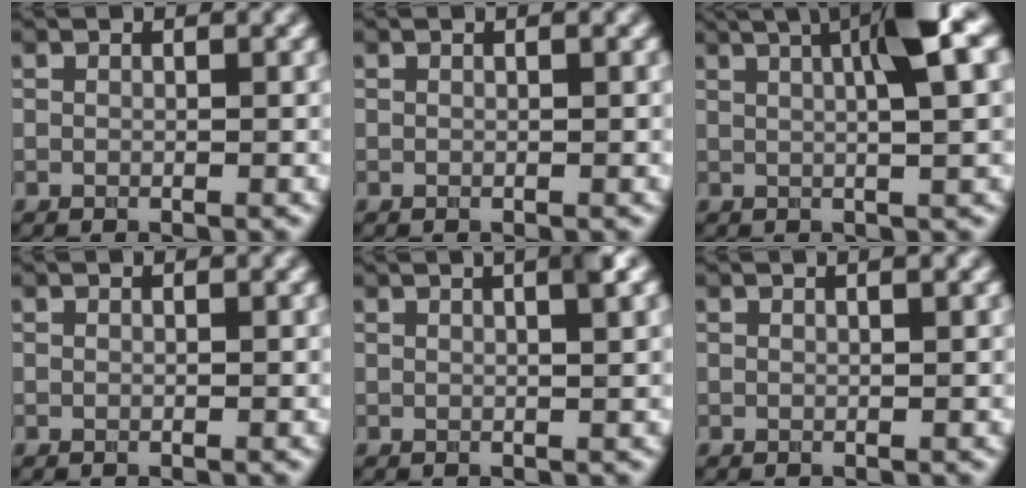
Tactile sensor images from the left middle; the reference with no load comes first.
{"total": 0.0}
{"total": 7.0, "force": [2.3, 1.4, 6.5], "torque": [-0.084, 0.016, 0.030]}
{"total": 0.0}
{"total": 2.8, "force": [1.3, 0.7, 2.4], "torque": [-0.019, 0.011, 0.004]}
{"total": 0.7, "force": [0.4, 0.1, 0.6], "torque": [-0.006, 0.002, 0.004]}